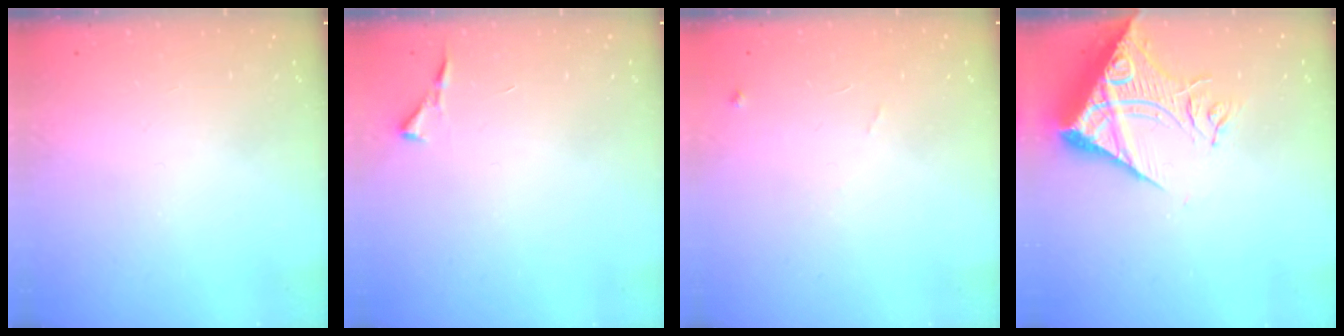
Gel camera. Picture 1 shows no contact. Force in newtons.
{"total": 3.5, "press": 3.4, "slide": 0.5}
{"total": 6.2, "press": 6.2, "slide": 0.8}
{"total": 14.2, "press": 14.1, "slide": 1.9}